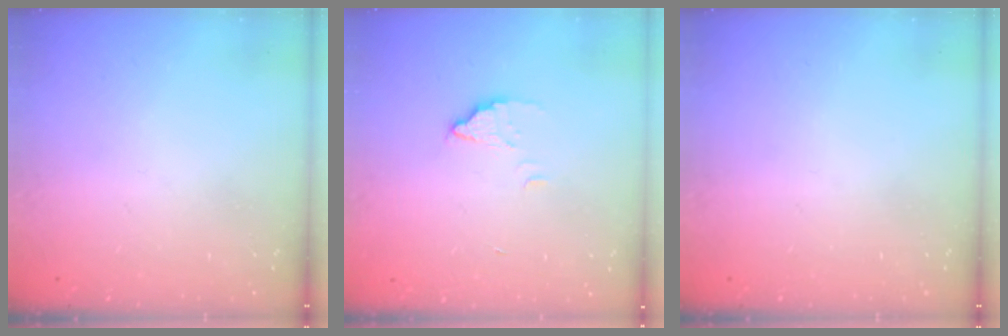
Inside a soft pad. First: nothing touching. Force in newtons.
{"total": 2.6, "press": 2.6, "slide": 0.2}
{"total": 0.0}